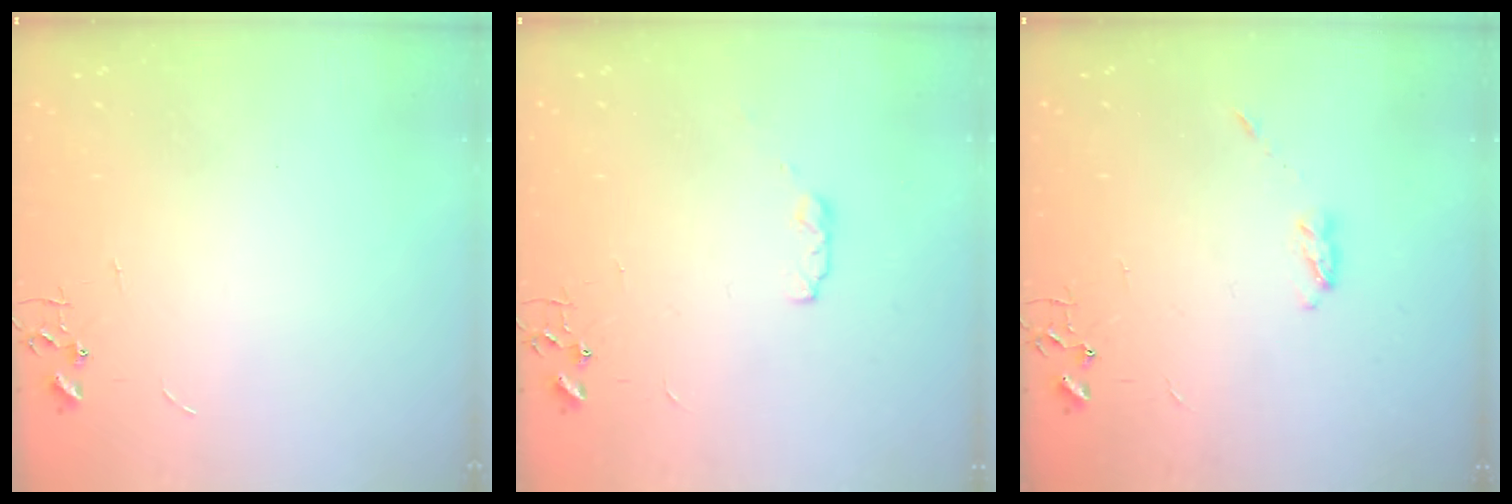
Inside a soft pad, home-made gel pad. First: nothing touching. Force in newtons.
{"total": 4.2, "press": 4.1, "slide": 0.7}
{"total": 3.2, "press": 3.1, "slide": 0.5}